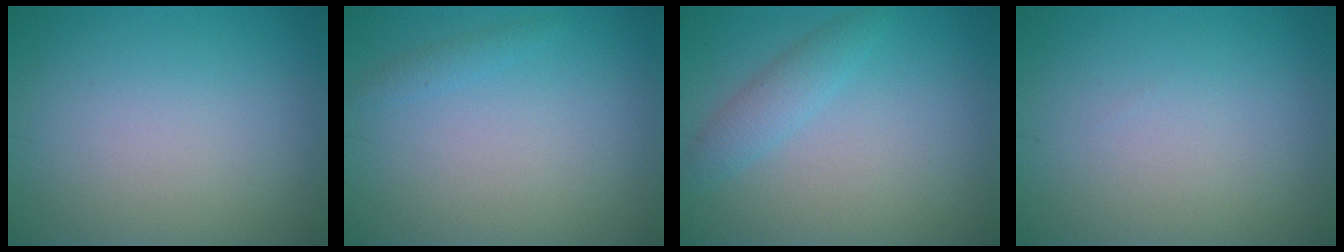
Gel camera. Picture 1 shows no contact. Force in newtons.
{"total": 0.8, "press": 0.8, "slide": 0.2}
{"total": 2.1, "press": 2.0, "slide": 0.2}
{"total": 0.0}